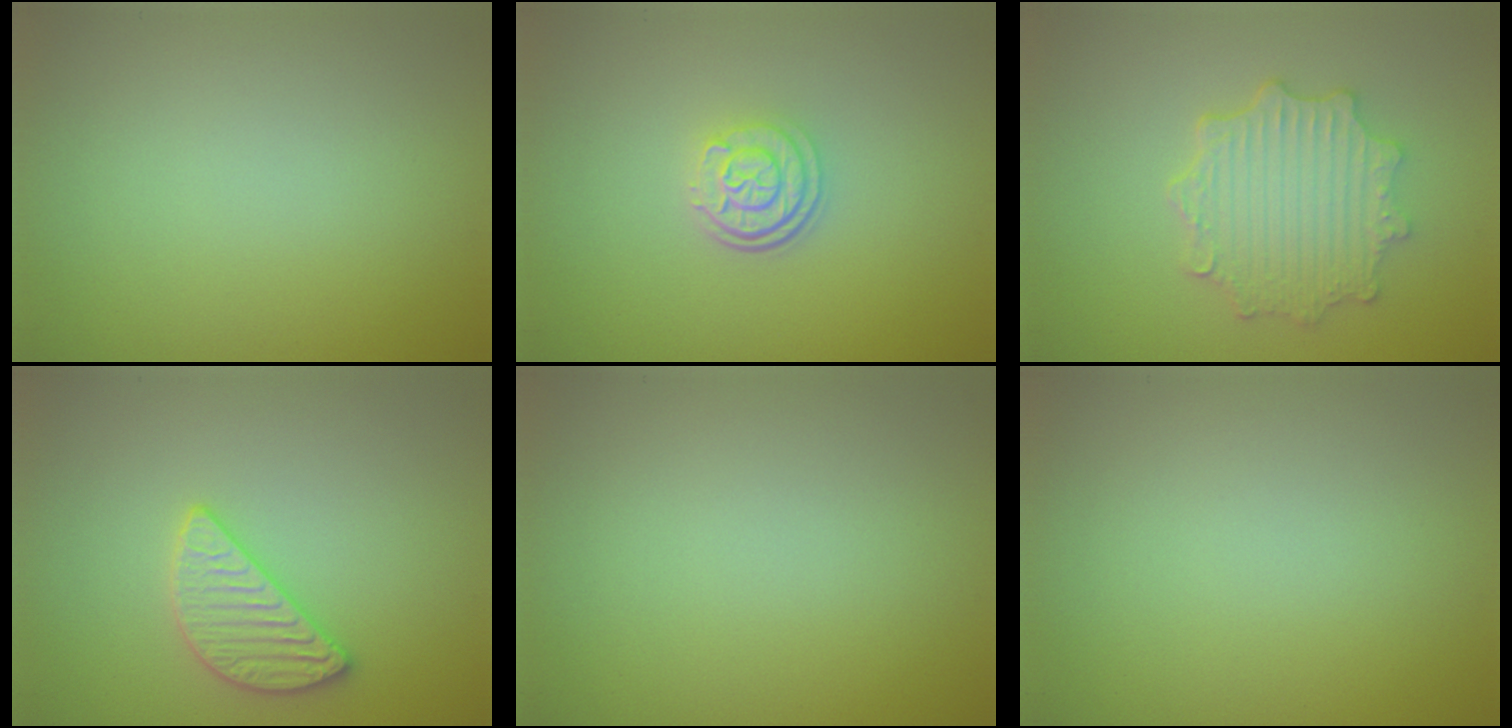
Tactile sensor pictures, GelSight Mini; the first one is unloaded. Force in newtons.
{"total": 3.0, "press": 2.4, "slide": 1.7}
{"total": 5.2, "press": 4.2, "slide": 3.0}
{"total": 2.7, "press": 2.7, "slide": 0.4}
{"total": 0.0}
{"total": 0.0}